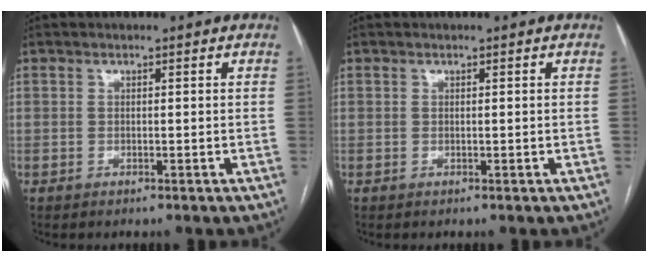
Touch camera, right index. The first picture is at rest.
{"total": 0.0}